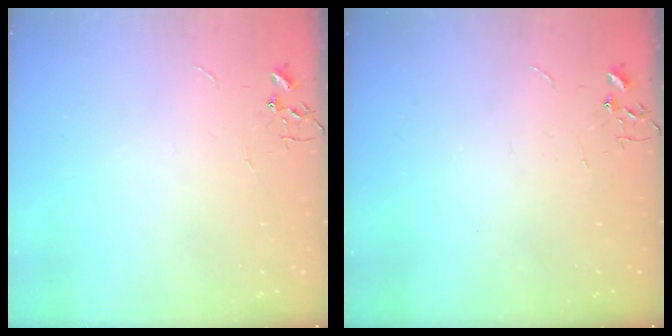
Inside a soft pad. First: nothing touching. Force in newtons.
{"total": 0.0}